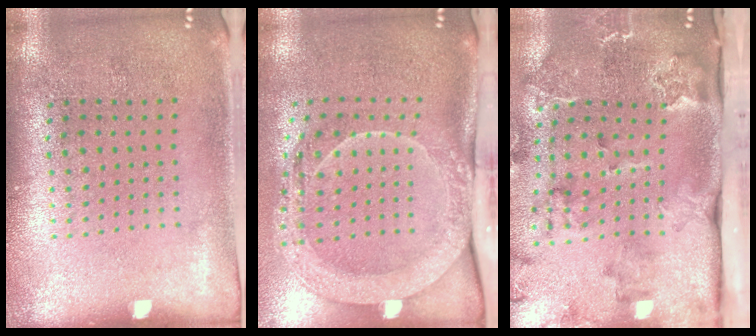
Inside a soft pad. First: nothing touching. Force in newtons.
{"total": 2.2, "press": 2.1, "slide": 0.7}
{"total": 2.8, "press": 2.4, "slide": 1.5}